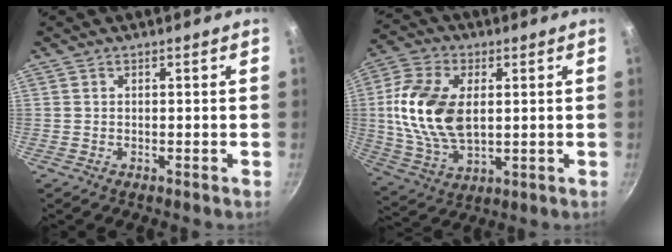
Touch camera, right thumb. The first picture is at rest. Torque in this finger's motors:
{"motor_torque": [0.46, 0.73, 1.14, -0.49, 0.32]}